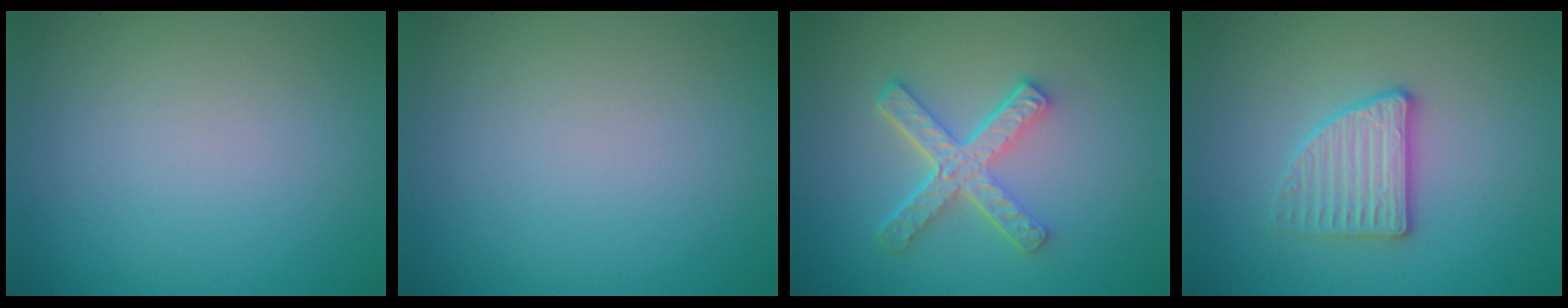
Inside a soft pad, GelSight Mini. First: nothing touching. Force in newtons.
{"total": 0.0}
{"total": 4.8, "press": 3.4, "slide": 3.4}
{"total": 2.9, "press": 2.8, "slide": 0.7}